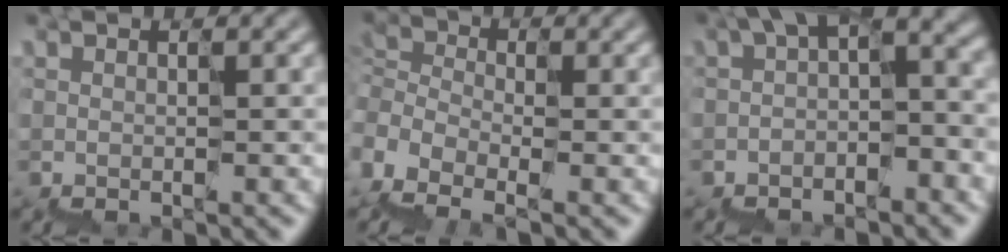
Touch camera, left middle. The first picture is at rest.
{"total": 4.7, "force": [-4.6, 0.0, -0.7], "torque": [0.000, -0.012, -0.105]}
{"total": 5.1, "force": [0.0, 2.4, 4.4], "torque": [-0.078, 0.002, -0.007]}